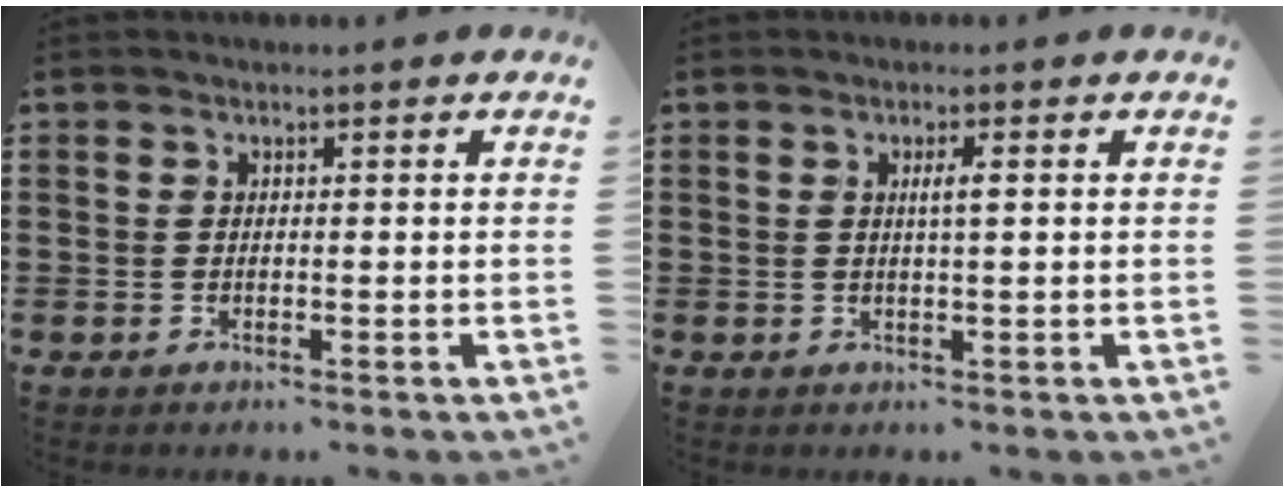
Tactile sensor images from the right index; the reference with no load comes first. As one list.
[{"total": 2.0, "force": [0.5, 0.1, 1.9], "torque": [-0.037, 0.002, 0.006]}]